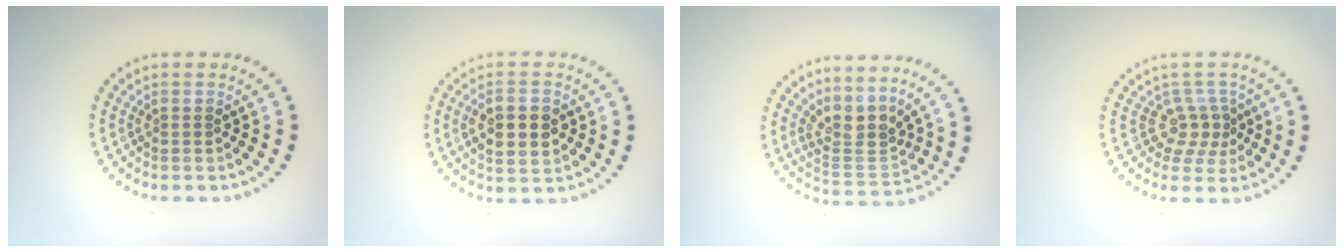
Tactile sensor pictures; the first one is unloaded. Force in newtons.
{"total": 4.2, "press": 4.2, "slide": 0.2}
{"total": 3.3, "press": 2.5, "slide": 2.1}
{"total": 2.8, "press": 1.8, "slide": 2.1}